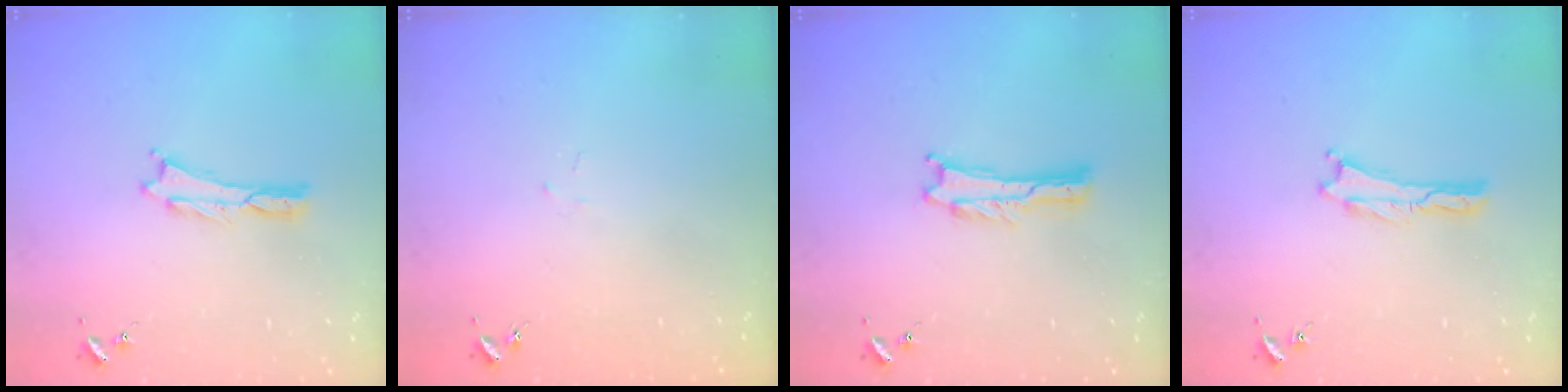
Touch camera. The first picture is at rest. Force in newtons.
{"total": 1.0, "press": 1.0, "slide": 0.1}
{"total": 0.0}
{"total": 0.0}